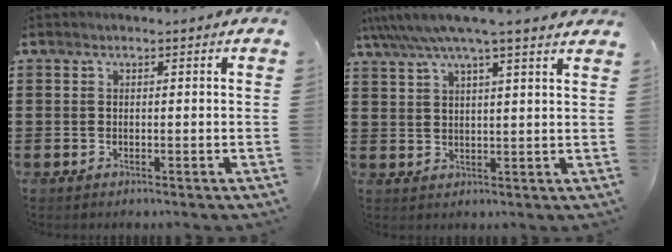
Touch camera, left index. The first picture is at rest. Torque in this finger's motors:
{"motor_torque": [2.14, 0.00, 0.87, 0.21]}